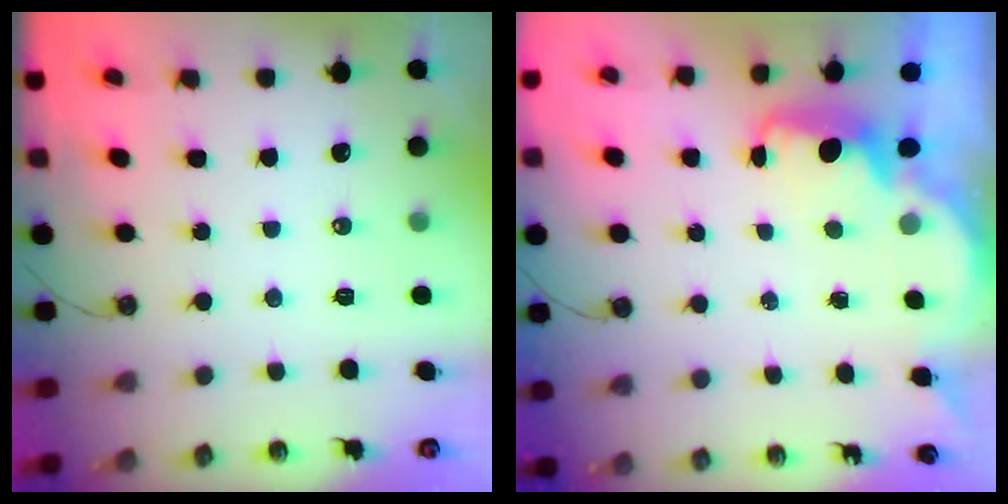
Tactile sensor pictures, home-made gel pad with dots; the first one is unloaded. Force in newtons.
{"total": 2.2, "press": 2.1, "slide": 0.6}